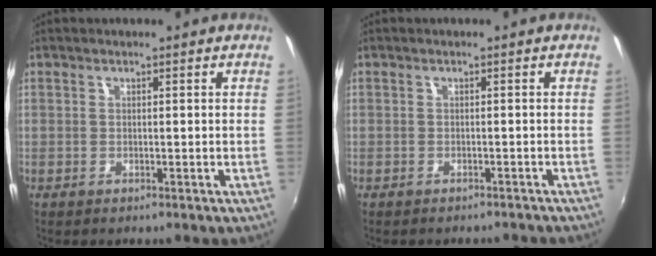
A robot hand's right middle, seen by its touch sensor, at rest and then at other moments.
{"total": 4.4, "force": [-4.0, 1.2, 1.5], "torque": [-0.030, -0.014, -0.050]}